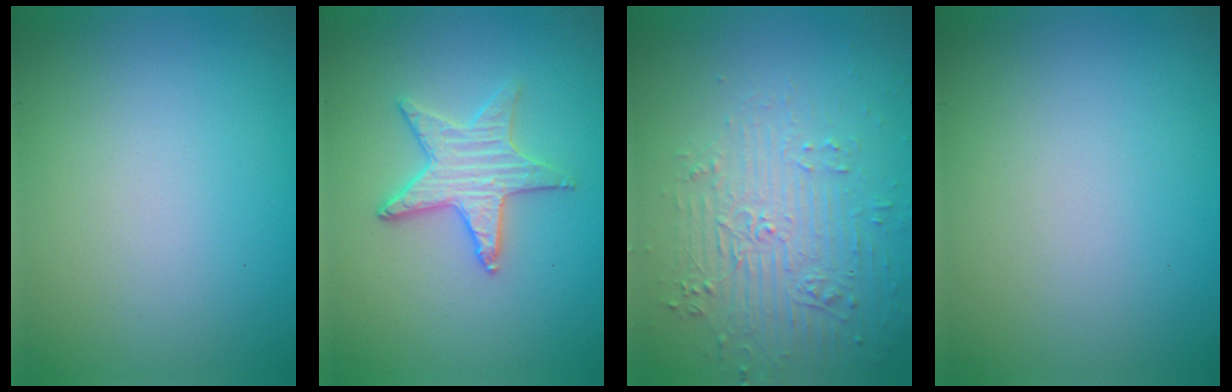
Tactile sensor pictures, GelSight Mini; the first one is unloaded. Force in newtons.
{"total": 3.1, "press": 3.1, "slide": 0.4}
{"total": 4.6, "press": 3.2, "slide": 3.2}
{"total": 0.0}